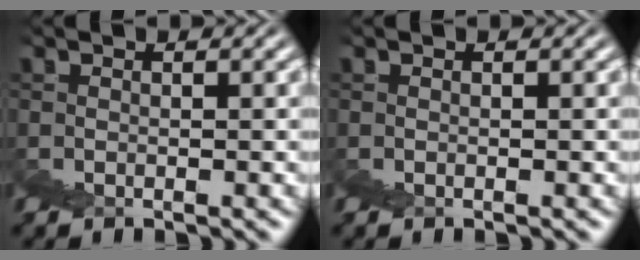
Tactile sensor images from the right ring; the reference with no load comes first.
{"total": 0.0}